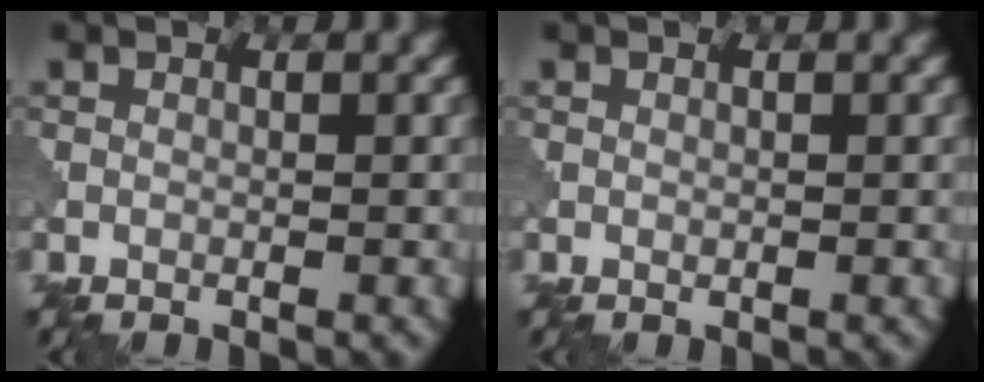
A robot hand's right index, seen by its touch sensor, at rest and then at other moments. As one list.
[{"total": 0.0}]